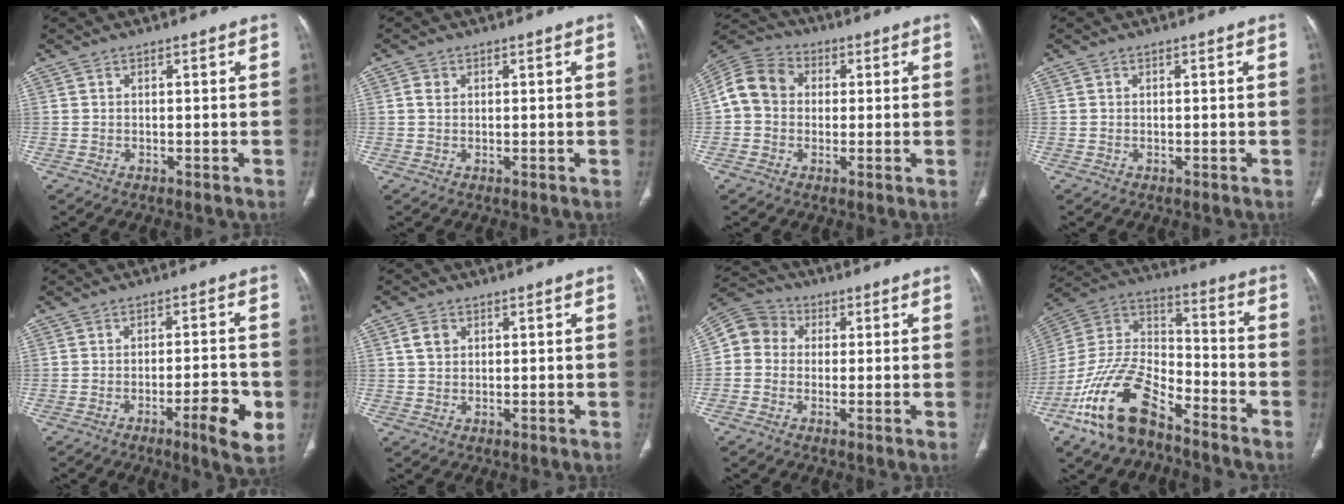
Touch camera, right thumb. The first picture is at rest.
{"total": 1.5, "force": [0.4, 1.3, 0.7], "torque": [-0.009, 0.001, 0.008]}
{"total": 10.6, "force": [0.7, 9.0, 5.5], "torque": [-0.096, 0.029, 0.000]}
{"total": 0.0}
{"total": 8.1, "force": [-3.1, 1.3, 7.3], "torque": [-0.102, 0.009, -0.042]}
{"total": 3.1, "force": [1.1, 2.5, 1.6], "torque": [-0.020, 0.002, 0.024]}
{"total": 7.3, "force": [0.5, 6.6, 3.2], "torque": [-0.046, 0.023, -0.006]}
{"total": 18.4, "force": [-11.9, 8.2, 11.4], "torque": [-0.211, 0.072, -0.224]}